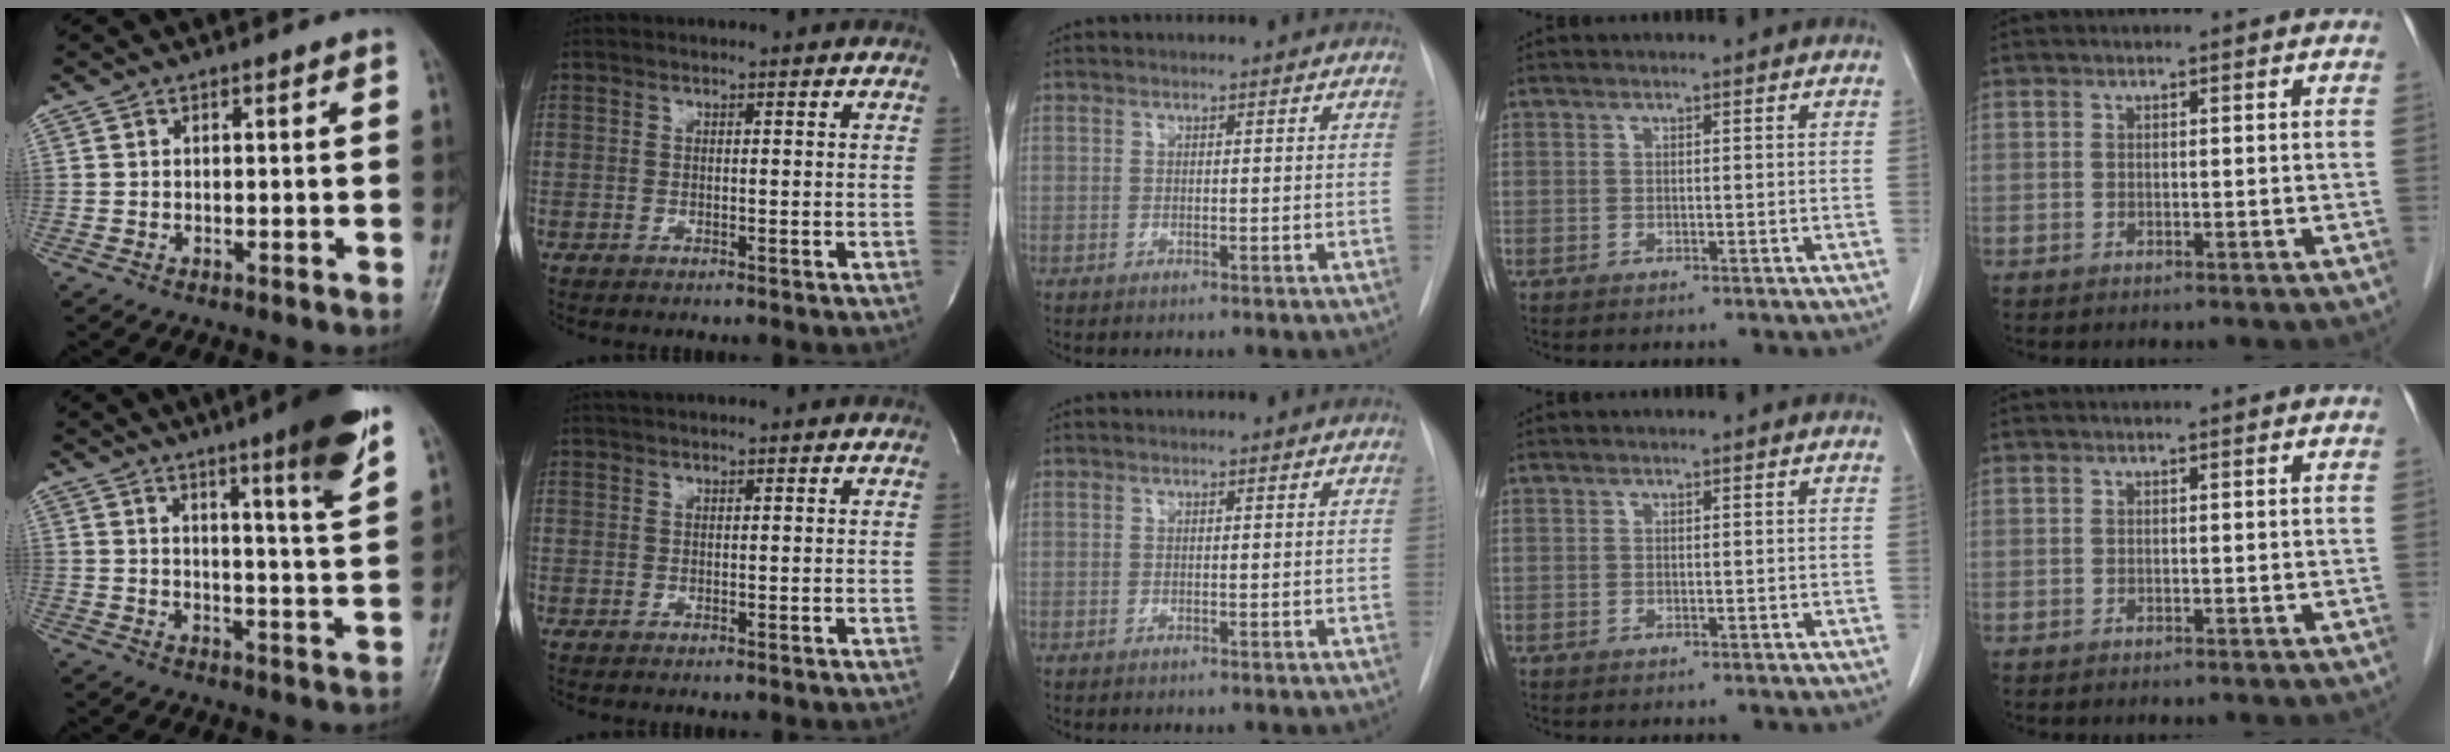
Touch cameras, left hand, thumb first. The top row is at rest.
{"thumb": {"total": 11.9, "force": [7.4, 0.5, 9.3], "torque": [-0.125, -0.042, 0.102]}, "index": {"total": 1.1, "force": [0.9, 0.1, 0.6], "torque": [-0.010, 0.017, 0.016]}}